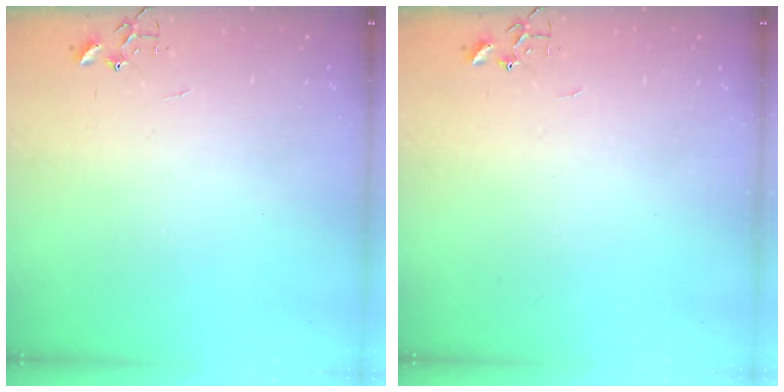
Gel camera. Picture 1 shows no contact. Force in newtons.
{"total": 0.0}